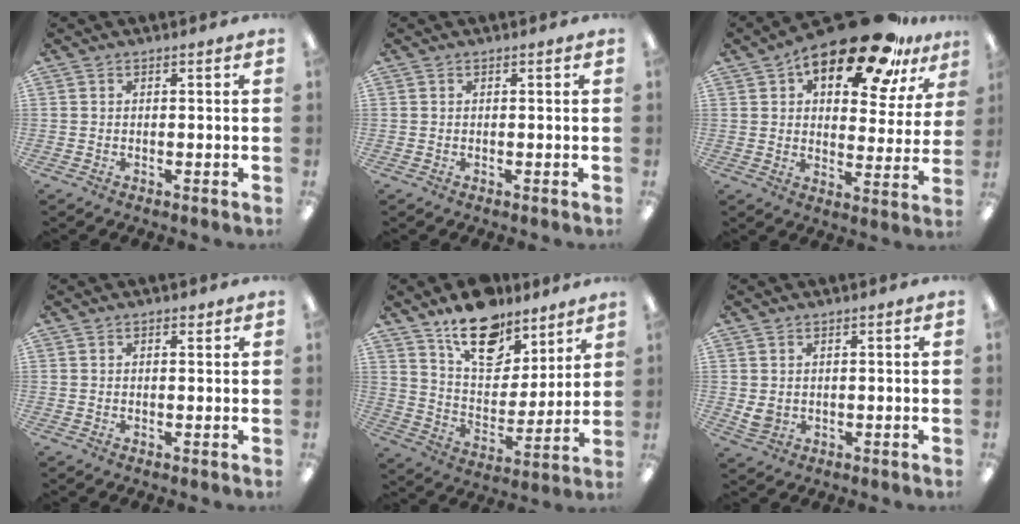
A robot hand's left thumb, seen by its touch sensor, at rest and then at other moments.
{"total": 0.0}
{"total": 20.7, "force": [14.0, 8.4, 12.8], "torque": [-0.194, -0.078, 0.233]}
{"total": 1.1, "force": [0.7, 0.7, 0.5], "torque": [-0.003, -0.001, 0.011]}
{"total": 16.8, "force": [12.4, 8.8, 7.2], "torque": [-0.116, -0.078, 0.222]}
{"total": 2.9, "force": [0.9, 2.2, 1.5], "torque": [-0.029, -0.005, 0.016]}